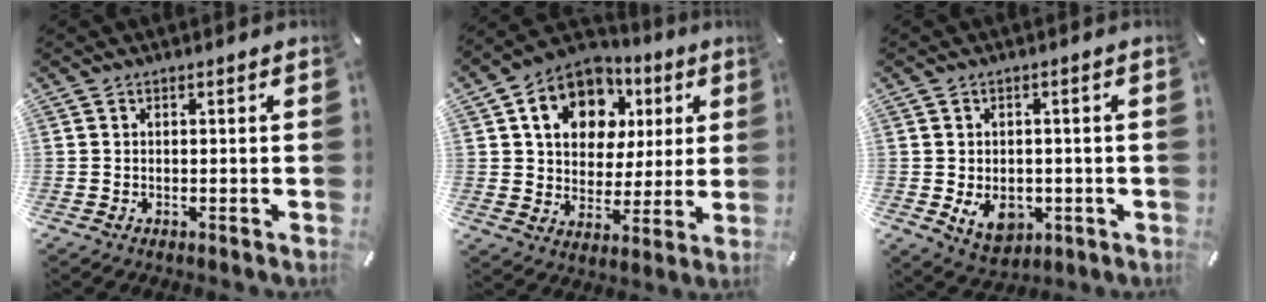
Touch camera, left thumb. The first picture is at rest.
{"total": 13.4, "force": [5.2, 10.8, 5.9], "torque": [-0.107, -0.014, 0.100]}
{"total": 7.1, "force": [-1.7, 5.5, 4.1], "torque": [-0.053, -0.001, -0.031]}